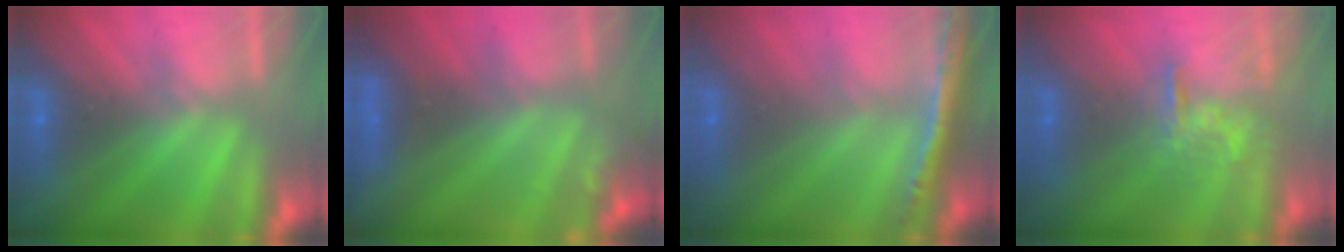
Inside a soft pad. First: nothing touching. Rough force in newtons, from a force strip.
{"total": 5.2}
{"total": 1.3}
{"total": 4.2}